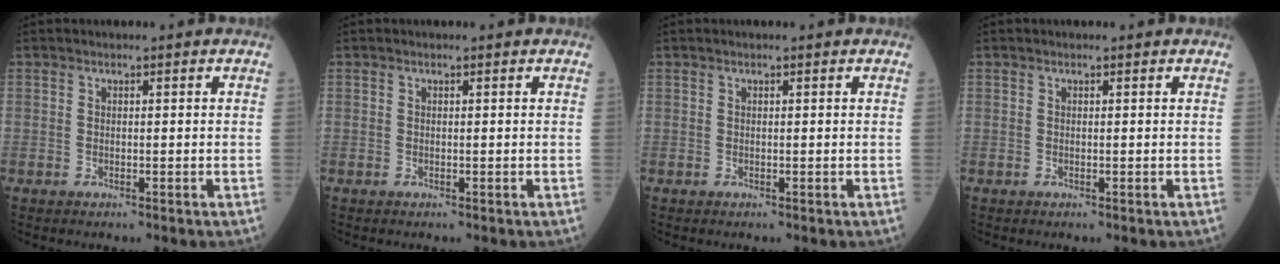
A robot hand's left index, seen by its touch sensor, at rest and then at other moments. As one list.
[{"total": 0.0}, {"total": 0.0}, {"total": 0.0}]